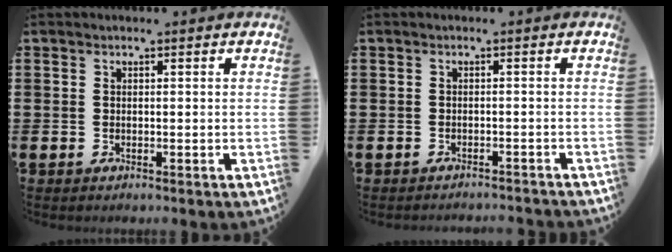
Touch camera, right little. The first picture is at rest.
{"total": 1.0, "force": [-0.9, -0.1, -0.1], "torque": [-0.001, 0.002, -0.020]}